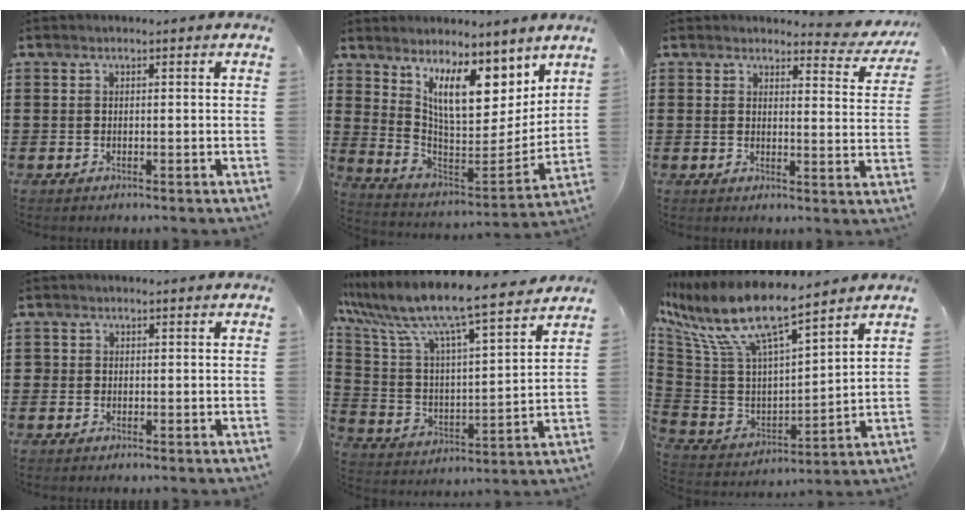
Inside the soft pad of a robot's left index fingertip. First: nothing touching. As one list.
[{"total": 10.8, "force": [7.6, 3.8, 6.7], "torque": [-0.130, -0.042, 0.136]}, {"total": 3.7, "force": [3.5, 0.6, 1.3], "torque": [-0.024, -0.020, 0.058]}, {"total": 0.6, "force": [0.1, 0.6, 0.1], "torque": [-0.005, 0.003, 0.001]}, {"total": 8.6, "force": [7.6, -0.1, 4.0], "torque": [-0.113, -0.061, 0.121]}, {"total": 11.8, "force": [8.4, 2.8, 7.7], "torque": [-0.199, -0.061, 0.140]}]